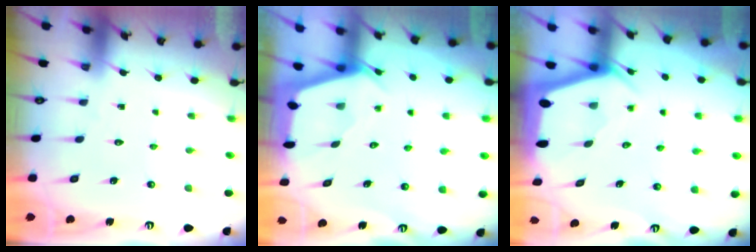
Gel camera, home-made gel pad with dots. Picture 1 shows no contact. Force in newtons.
{"total": 2.4, "press": 2.4, "slide": 0.3}
{"total": 2.1, "press": 2.1, "slide": 0.3}